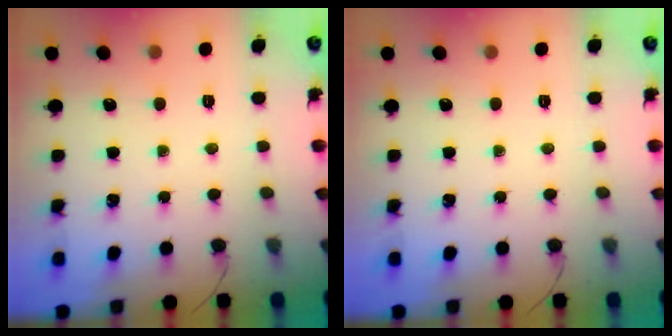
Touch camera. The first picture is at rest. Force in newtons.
{"total": 0.0}